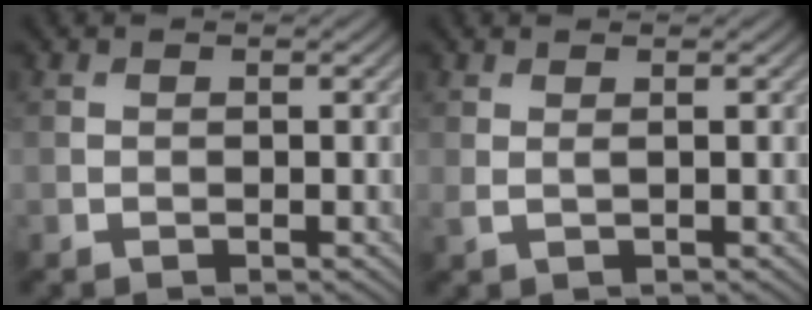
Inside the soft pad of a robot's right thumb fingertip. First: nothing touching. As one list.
[{"total": 1.0, "force": [0.5, 0.1, 0.9], "torque": [-0.022, 0.002, 0.010]}]